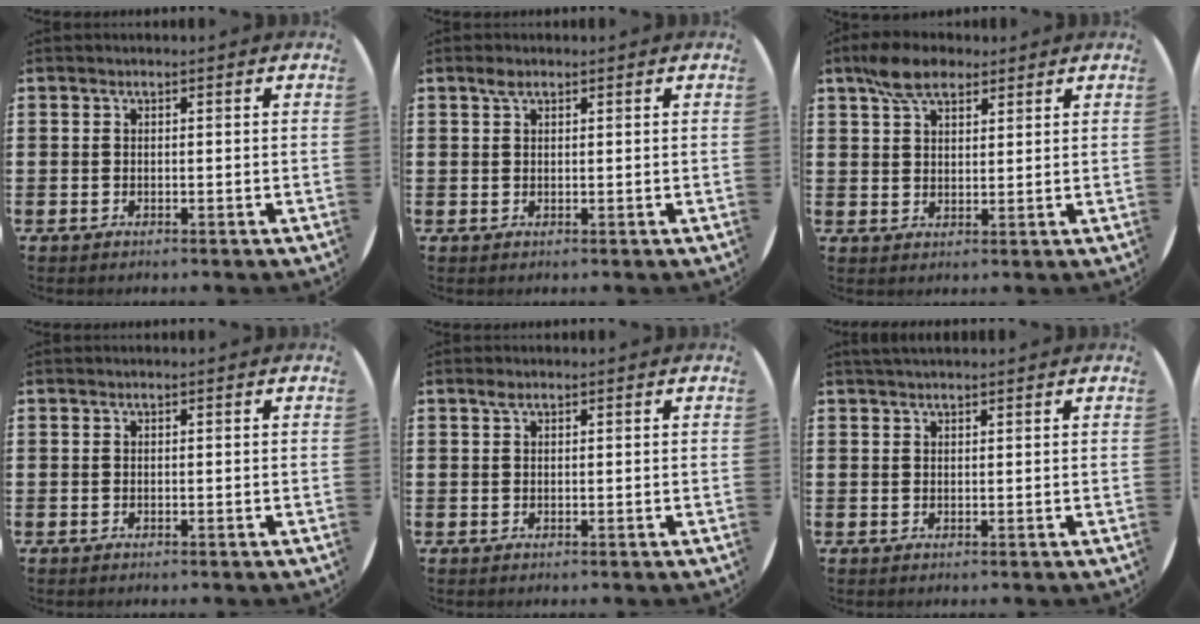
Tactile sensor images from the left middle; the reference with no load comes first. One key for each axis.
{"total": 1.2, "fx": 0.8, "fy": 0.6, "fz": 0.7, "tx": -0.007, "ty": 0.002, "tz": 0.012}
{"total": 5.9, "fx": 4.5, "fy": 2.8, "fz": 2.6, "tx": -0.056, "ty": 0.001, "tz": 0.082}
{"total": 0.0}
{"total": 0.5, "fx": 0.3, "fy": 0.2, "fz": 0.4, "tx": 0.000, "ty": -0.001, "tz": 0.004}
{"total": 1.1, "fx": 1.0, "fy": 0.1, "fz": 0.3, "tx": -0.008, "ty": 0.002, "tz": 0.019}